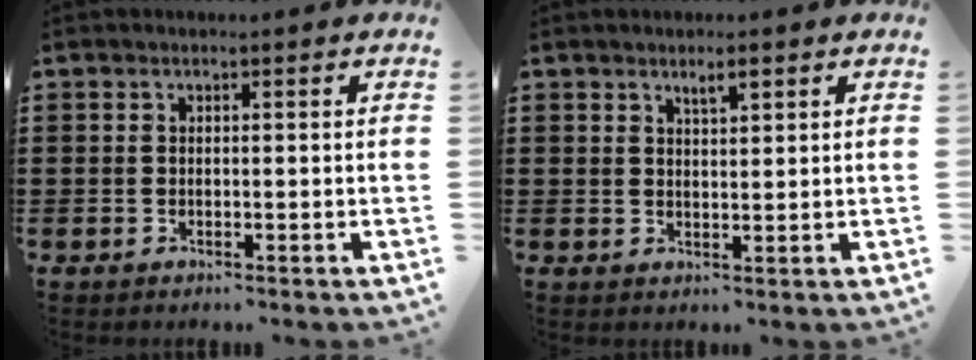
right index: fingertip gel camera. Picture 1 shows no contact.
{"total": 2.2, "force": [1.5, 0.6, 1.5], "torque": [-0.023, 0.000, 0.023]}